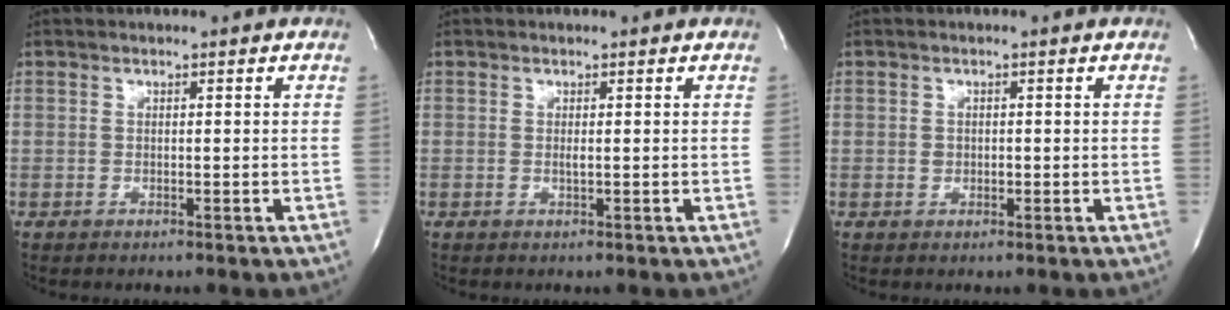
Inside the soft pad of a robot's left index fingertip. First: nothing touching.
{"total": 0.6, "force": [0.1, 0.0, 0.6], "torque": [-0.016, -0.002, 0.000]}
{"total": 1.0, "force": [-0.1, 0.9, 0.5], "torque": [-0.009, 0.002, 0.000]}